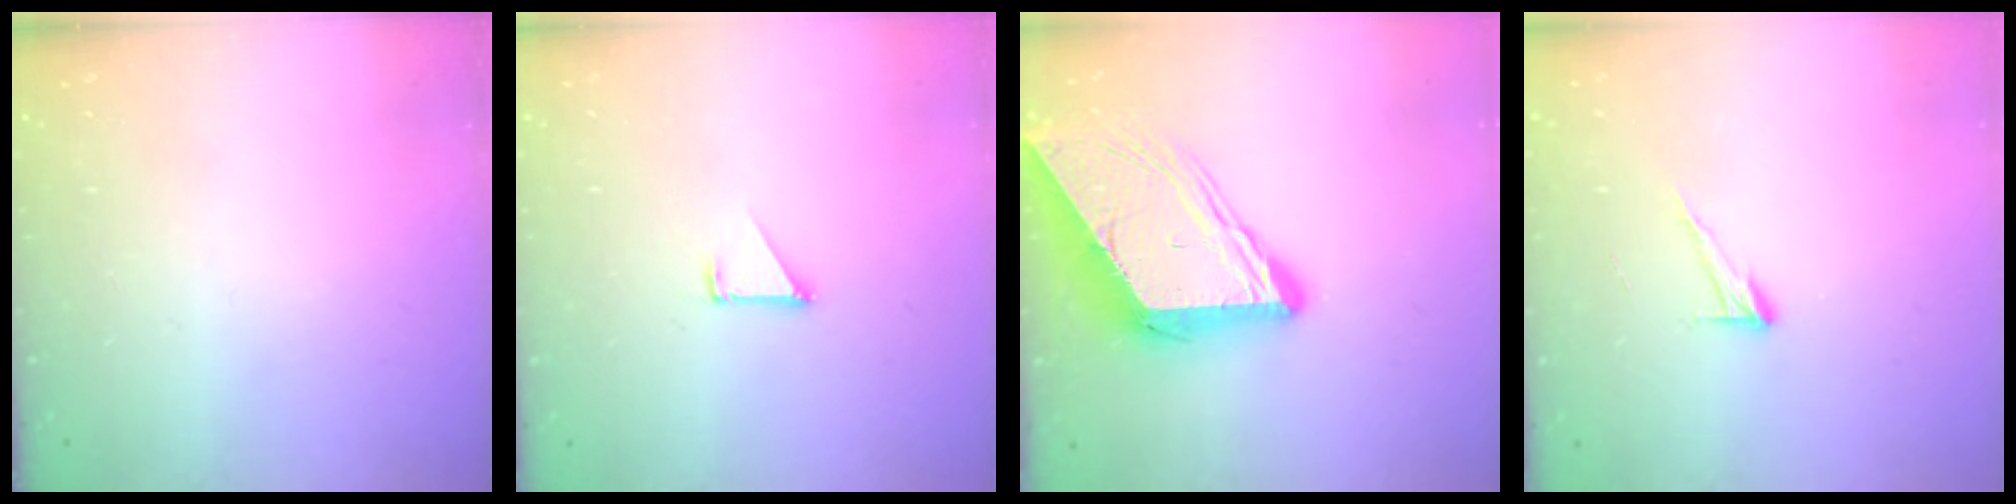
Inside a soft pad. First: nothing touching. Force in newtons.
{"total": 1.5, "press": 1.5, "slide": 0.1}
{"total": 12.0, "press": 11.9, "slide": 1.2}
{"total": 7.1, "press": 7.0, "slide": 0.4}